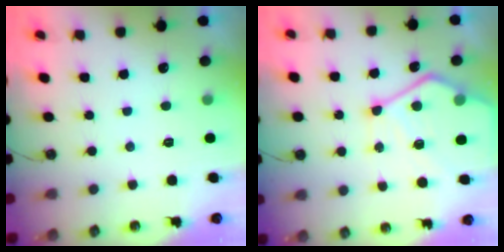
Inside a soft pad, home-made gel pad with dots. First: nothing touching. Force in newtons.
{"total": 15.2, "press": 15.2, "slide": 1.3}